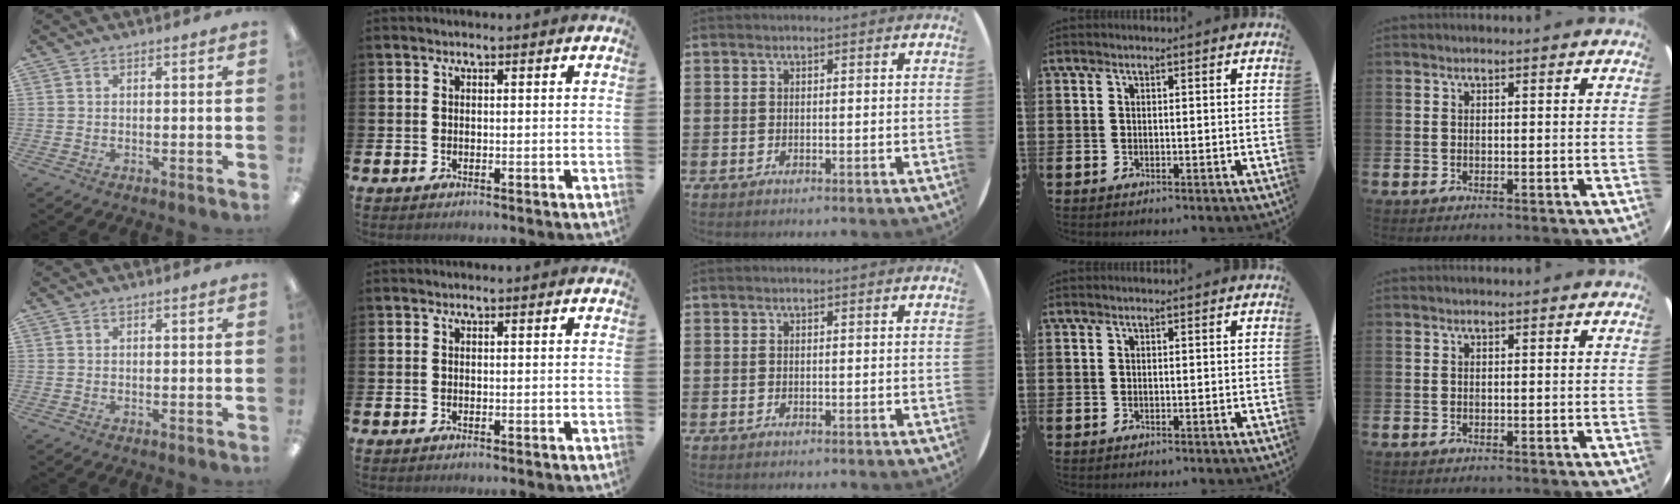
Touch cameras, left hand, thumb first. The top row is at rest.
{}